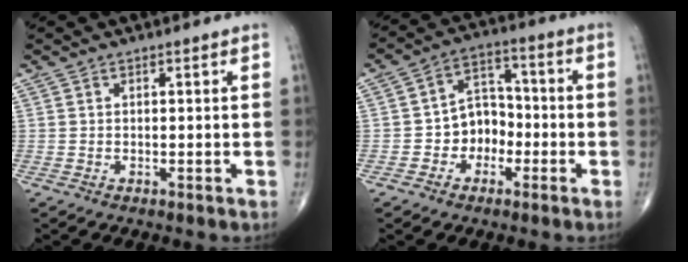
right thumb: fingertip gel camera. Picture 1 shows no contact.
{"total": 8.2, "force": [-2.3, 6.6, 4.3], "torque": [-0.028, 0.041, -0.050]}